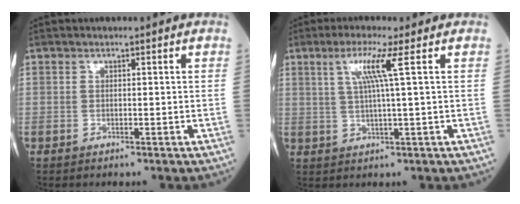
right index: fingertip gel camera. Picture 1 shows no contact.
{"total": 5.2, "force": [2.0, -1.0, 4.7], "torque": [-0.096, 0.003, 0.042]}